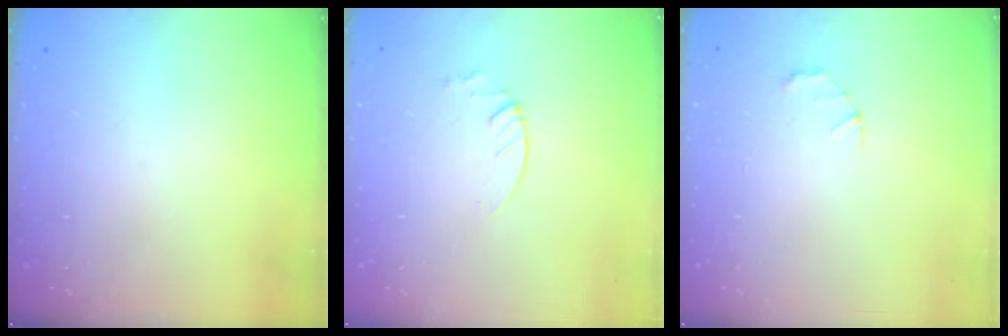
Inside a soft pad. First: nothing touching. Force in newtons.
{"total": 1.9, "press": 1.9, "slide": 0.2}
{"total": 1.4, "press": 1.3, "slide": 0.3}